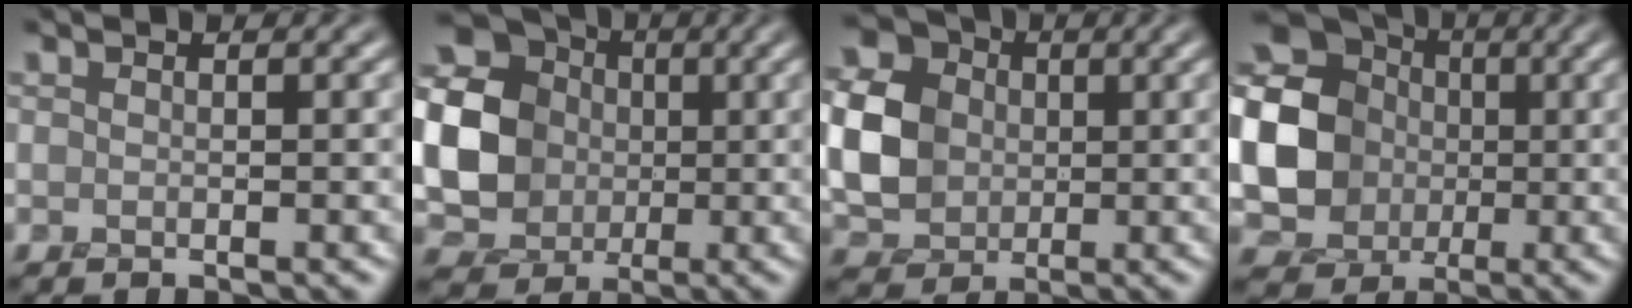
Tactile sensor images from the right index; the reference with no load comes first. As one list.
[{"total": 20.9, "force": [2.2, 19.6, 7.0], "torque": [-0.202, -0.002, 0.005]}, {"total": 7.5, "force": [0.2, 6.3, 4.1], "torque": [-0.117, 0.004, 0.006]}, {"total": 18.0, "force": [1.3, 16.7, 6.5], "torque": [-0.193, 0.013, -0.020]}]